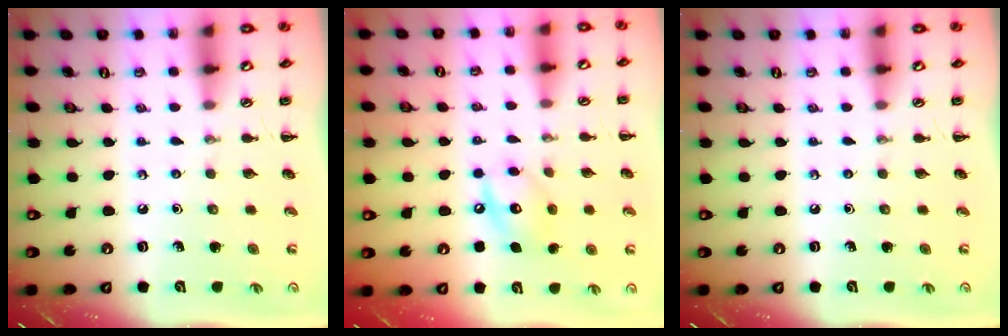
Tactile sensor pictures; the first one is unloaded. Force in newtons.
{"total": 9.7, "press": 9.7, "slide": 1.2}
{"total": 0.0}